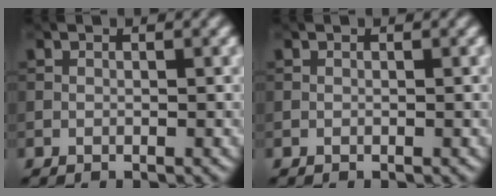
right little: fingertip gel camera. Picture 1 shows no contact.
{"total": 0.0}